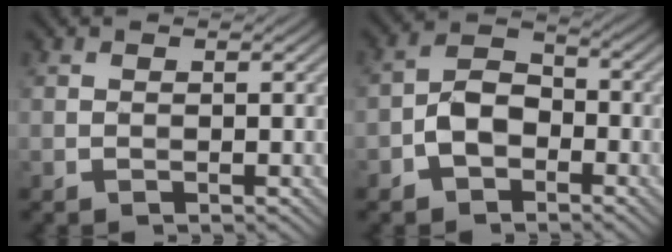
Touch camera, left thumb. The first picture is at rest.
{"total": 4.8, "force": [-2.4, 3.0, 2.9], "torque": [-0.051, 0.011, -0.052]}